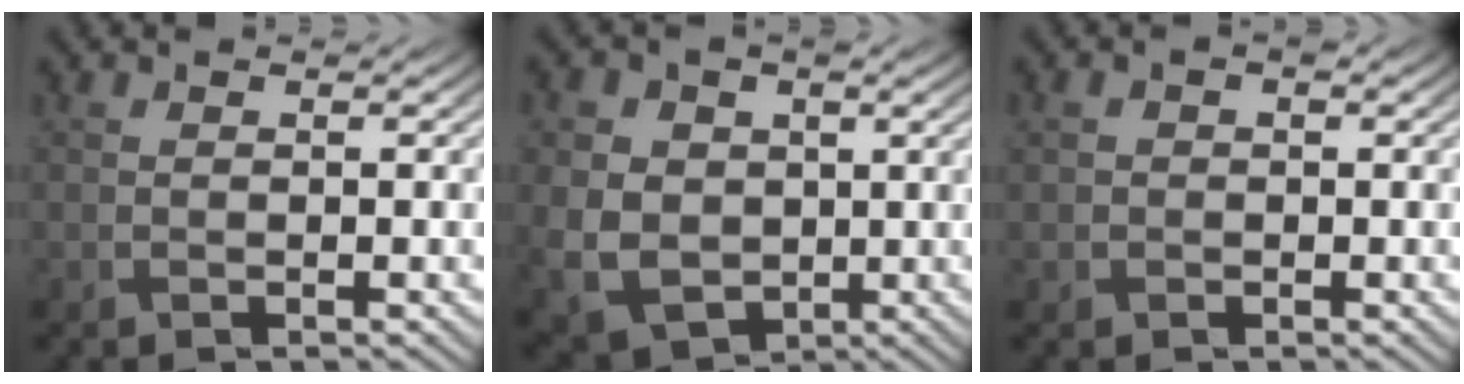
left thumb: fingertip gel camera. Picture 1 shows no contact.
{"total": 8.5, "force": [0.1, 7.0, 4.9], "torque": [-0.141, -0.012, 0.001]}
{"total": 1.4, "force": [0.1, 1.2, 0.7], "torque": [-0.014, -0.002, 0.001]}